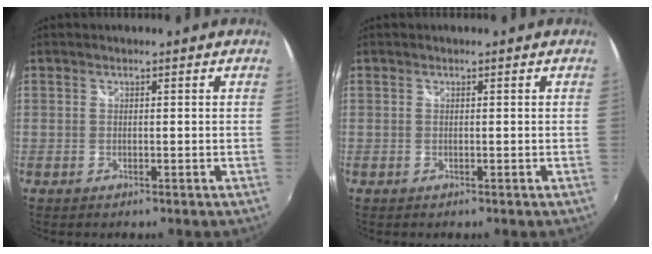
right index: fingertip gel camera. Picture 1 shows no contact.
{"total": 0.0}